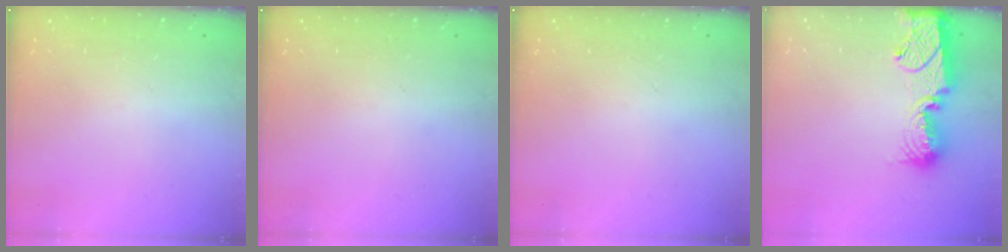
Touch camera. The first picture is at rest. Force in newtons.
{"total": 0.0}
{"total": 0.0}
{"total": 13.4, "press": 13.2, "slide": 2.3}